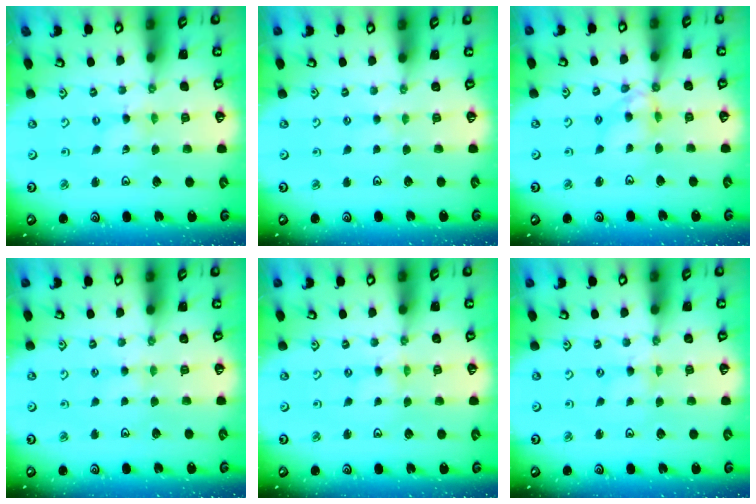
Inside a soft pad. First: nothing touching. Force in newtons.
{"total": 1.9, "press": 1.9, "slide": 0.4}
{"total": 8.9, "press": 8.9, "slide": 0.7}
{"total": 2.4, "press": 2.3, "slide": 0.4}
{"total": 0.0}
{"total": 0.0}